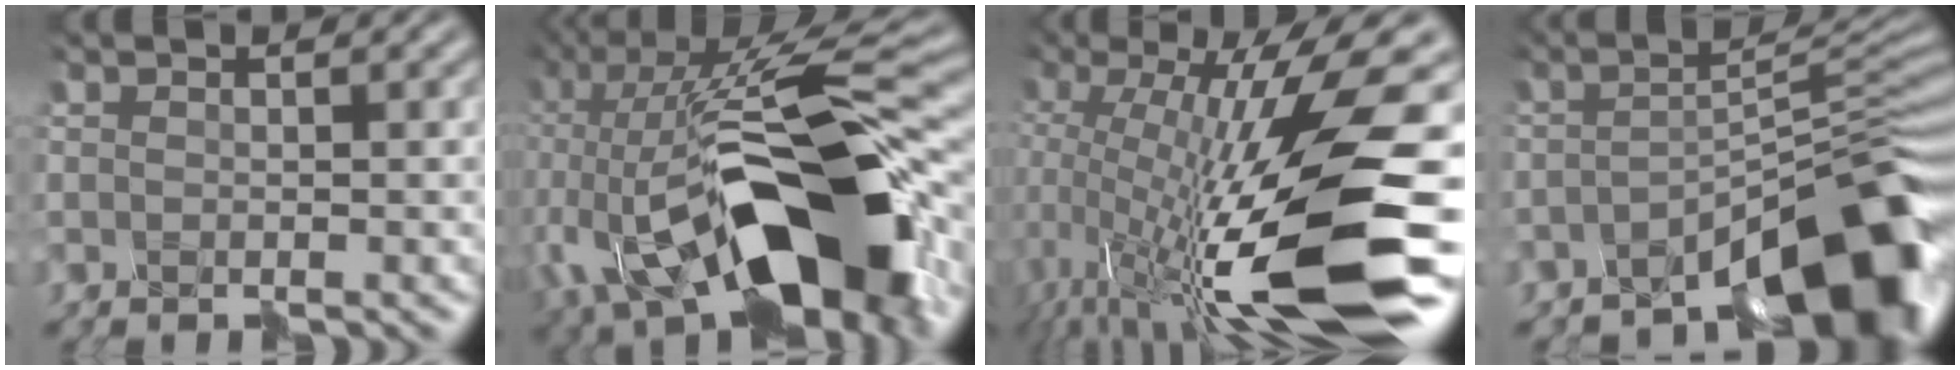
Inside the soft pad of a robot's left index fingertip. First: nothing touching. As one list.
[{"total": 15.5, "force": [-2.9, 7.7, 13.1], "torque": [-0.248, 0.011, -0.045]}, {"total": 14.8, "force": [-3.6, 2.3, 14.2], "torque": [-0.253, 0.002, -0.056]}, {"total": 10.1, "force": [-7.3, 2.6, 6.5], "torque": [-0.069, 0.006, -0.121]}]